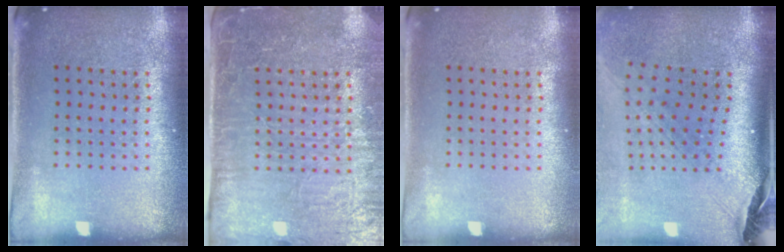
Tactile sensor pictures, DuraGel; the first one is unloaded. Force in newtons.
{"total": 4.4, "press": 4.0, "slide": 1.9}
{"total": 0.0}
{"total": 2.9, "press": 2.0, "slide": 2.0}